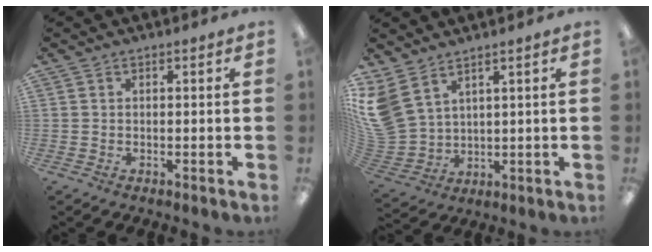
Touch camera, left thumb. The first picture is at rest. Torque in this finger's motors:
{"motor_torque": [2.11, 2.11, 1.39, -1.38, 0.79]}